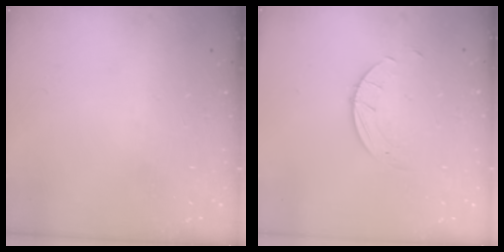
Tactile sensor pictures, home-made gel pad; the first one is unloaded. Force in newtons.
{"total": 2.7, "press": 2.7, "slide": 0.3}